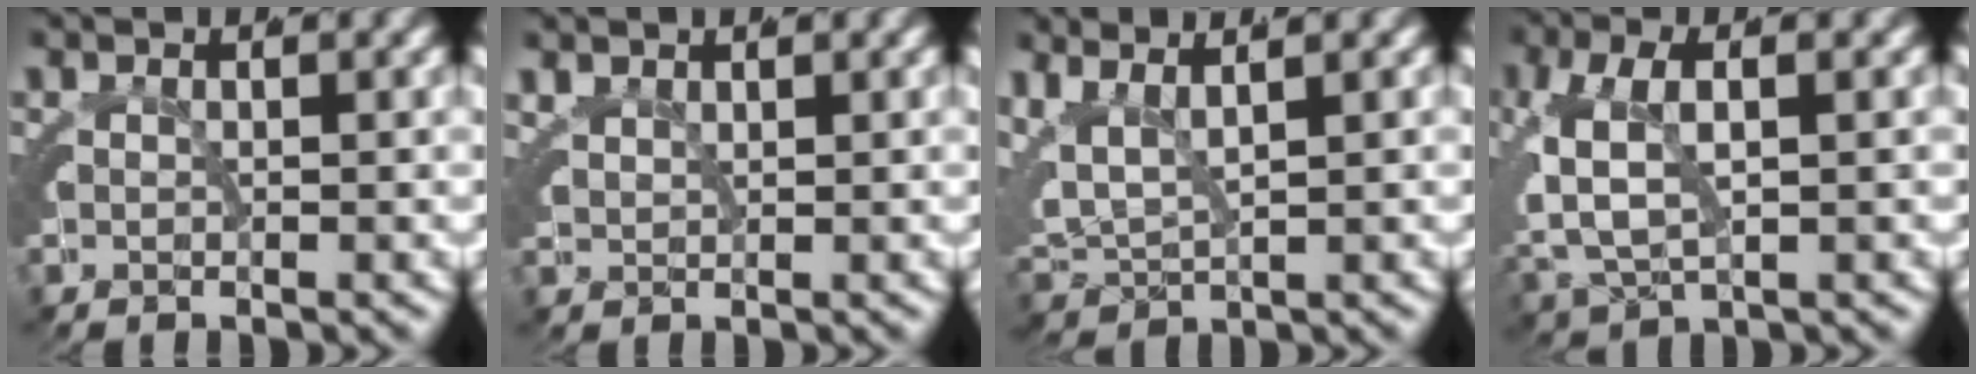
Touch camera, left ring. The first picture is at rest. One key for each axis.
{"total": 2.8, "fx": 1.4, "fy": 2.3, "fz": 0.9, "tx": -0.033, "ty": -0.006, "tz": 0.025}
{"total": 6.6, "fx": 0.8, "fy": 5.7, "fz": 3.2, "tx": -0.104, "ty": -0.024, "tz": 0.019}
{"total": 3.8, "fx": -0.2, "fy": 2.8, "fz": 2.6, "tx": -0.084, "ty": -0.015, "tz": 0.005}